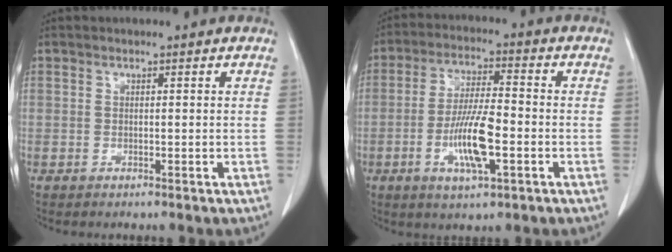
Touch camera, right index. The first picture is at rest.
{"total": 9.7, "force": [-2.9, 1.9, 9.1], "torque": [-0.177, -0.003, -0.051]}